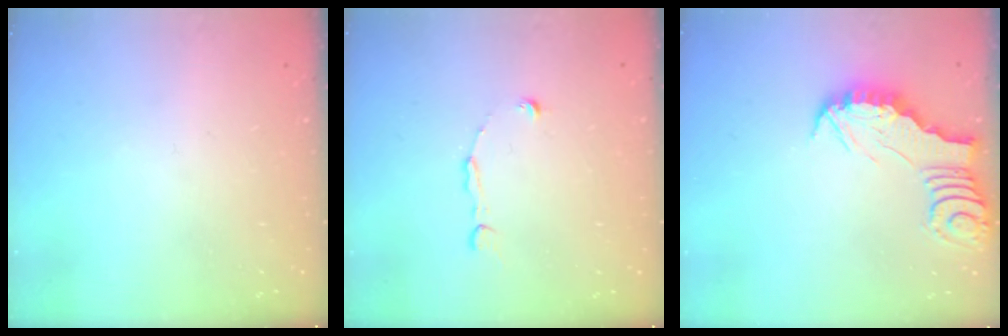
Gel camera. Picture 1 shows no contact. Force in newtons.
{"total": 1.9, "press": 1.9, "slide": 0.2}
{"total": 3.0, "press": 3.0, "slide": 0.3}